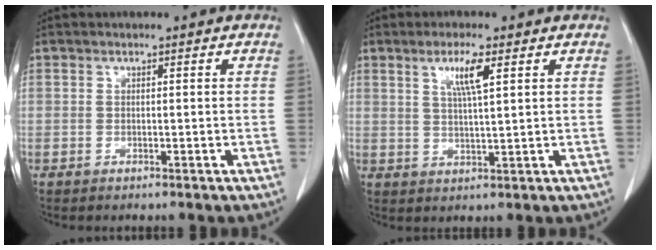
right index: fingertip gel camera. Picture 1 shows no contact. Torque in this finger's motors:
{"motor_torque": [0.48, 0.14, 0.12, 0.04]}